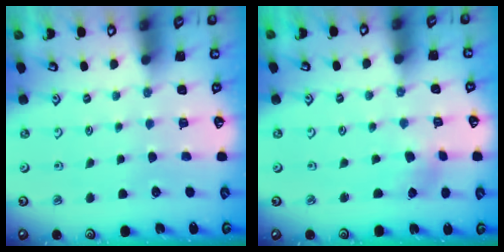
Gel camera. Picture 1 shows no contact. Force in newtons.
{"total": 2.8, "press": 2.8, "slide": 0.3}